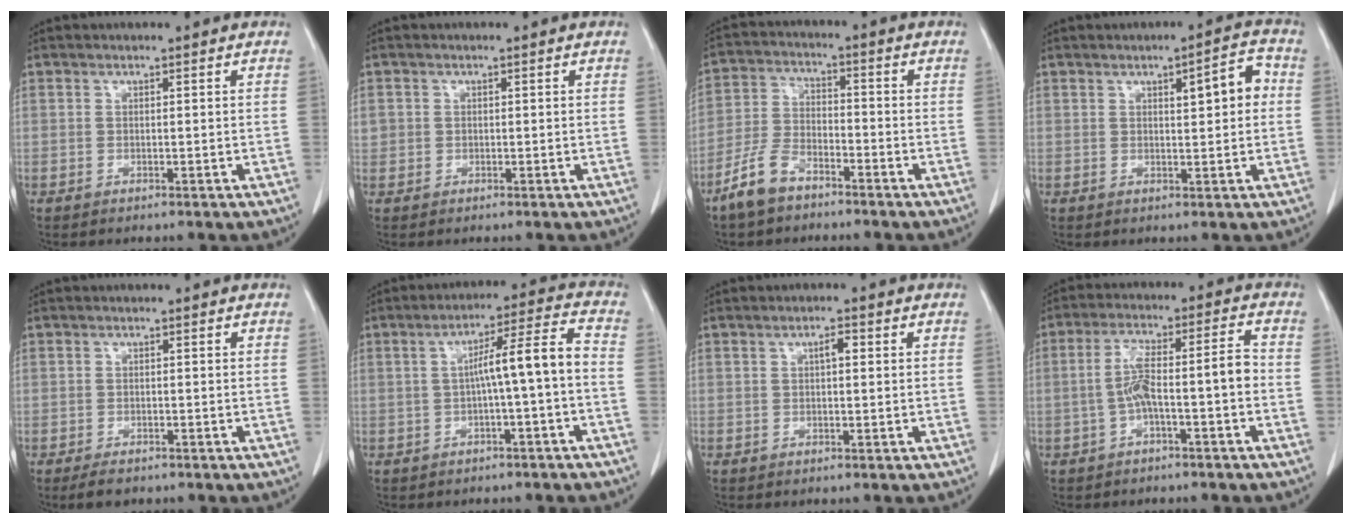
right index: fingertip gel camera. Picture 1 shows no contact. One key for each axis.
{"total": 1.8, "fx": 0.2, "fy": 1.7, "fz": 0.5, "tx": -0.004, "ty": 0.009, "tz": 0.007}
{"total": 7.3, "fx": -5.4, "fy": 3.3, "fz": 3.6, "tx": -0.093, "ty": 0.000, "tz": -0.108}
{"total": 5.1, "fx": 1.0, "fy": 1.2, "fz": 4.8, "tx": -0.068, "ty": 0.014, "tz": 0.014}
{"total": 2.3, "fx": -1.6, "fy": 1.2, "fz": 1.0, "tx": -0.023, "ty": -0.002, "tz": -0.021}
{"total": 7.6, "fx": -1.2, "fy": -0.3, "fz": 7.5, "tx": -0.119, "ty": 0.025, "tz": -0.015}
{"total": 1.7, "fx": 0.4, "fy": 0.5, "fz": 1.6, "tx": -0.027, "ty": 0.004, "tz": 0.006}
{"total": 7.7, "fx": -1.8, "fy": 0.9, "fz": 7.4, "tx": -0.136, "ty": 0.035, "tz": -0.029}